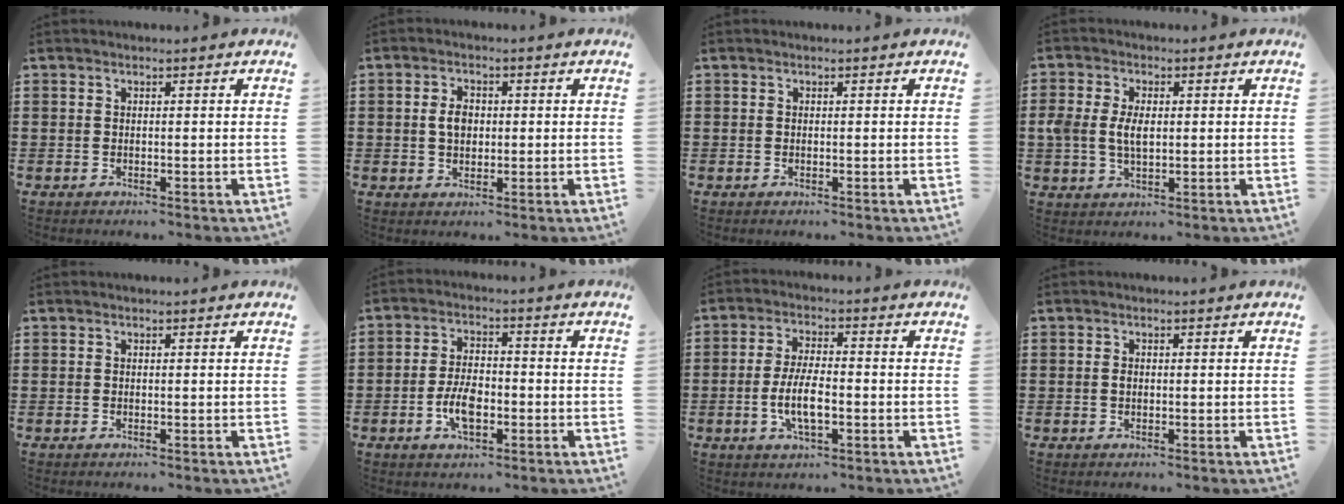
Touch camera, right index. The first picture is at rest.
{"total": 3.3, "force": [0.2, 2.1, 2.5], "torque": [-0.053, 0.009, 0.002]}
{"total": 0.0}
{"total": 4.8, "force": [0.2, 2.9, 3.8], "torque": [-0.100, 0.003, -0.006]}
{"total": 0.0}
{"total": 5.9, "force": [-1.9, 3.0, 4.7], "torque": [-0.108, 0.002, -0.040]}
{"total": 6.3, "force": [-1.6, 2.3, 5.7], "torque": [-0.125, -0.004, -0.035]}
{"total": 0.8, "force": [-0.1, 0.5, 0.6], "torque": [-0.015, 0.000, -0.001]}